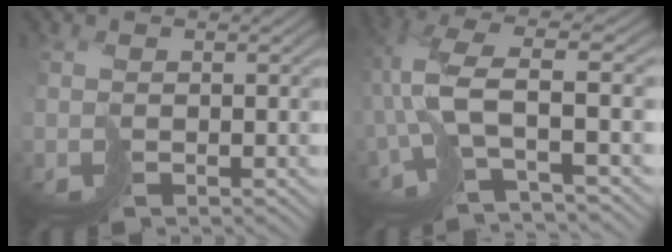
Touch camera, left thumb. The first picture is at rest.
{"total": 8.4, "force": [-1.7, 2.6, 7.8], "torque": [-0.160, 0.008, -0.044]}